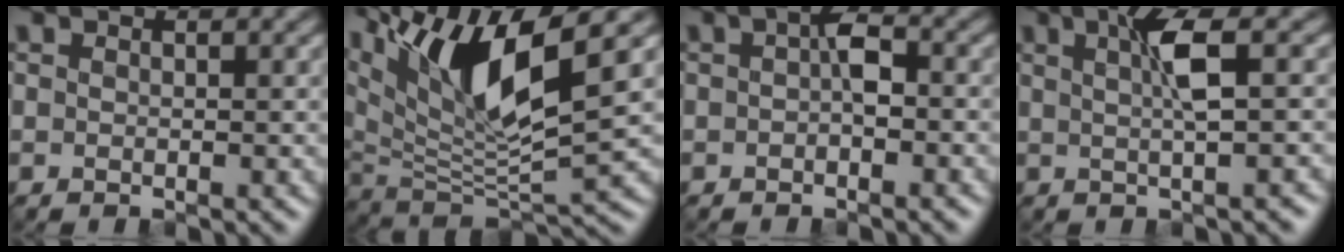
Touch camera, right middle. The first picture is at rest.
{"total": 11.6, "force": [5.4, 3.2, 9.7], "torque": [-0.184, 0.000, 0.105]}
{"total": 2.2, "force": [-0.2, 0.9, 2.0], "torque": [-0.035, 0.007, -0.007]}
{"total": 3.8, "force": [0.8, 0.7, 3.6], "torque": [-0.060, 0.007, 0.013]}